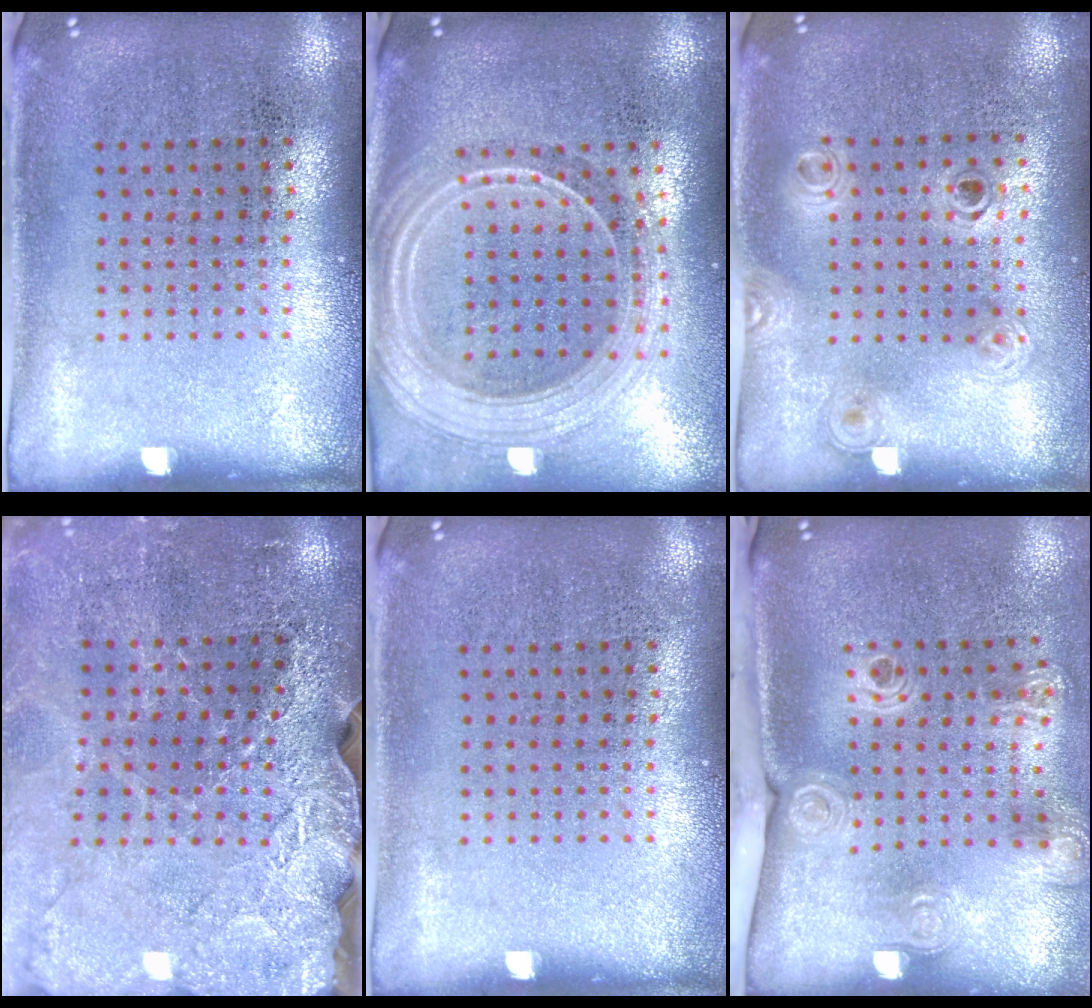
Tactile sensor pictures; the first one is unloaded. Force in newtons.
{"total": 2.6, "press": 2.2, "slide": 1.4}
{"total": 1.1, "press": 1.0, "slide": 0.4}
{"total": 3.1, "press": 3.0, "slide": 0.4}
{"total": 0.0}
{"total": 2.3, "press": 1.6, "slide": 1.5}